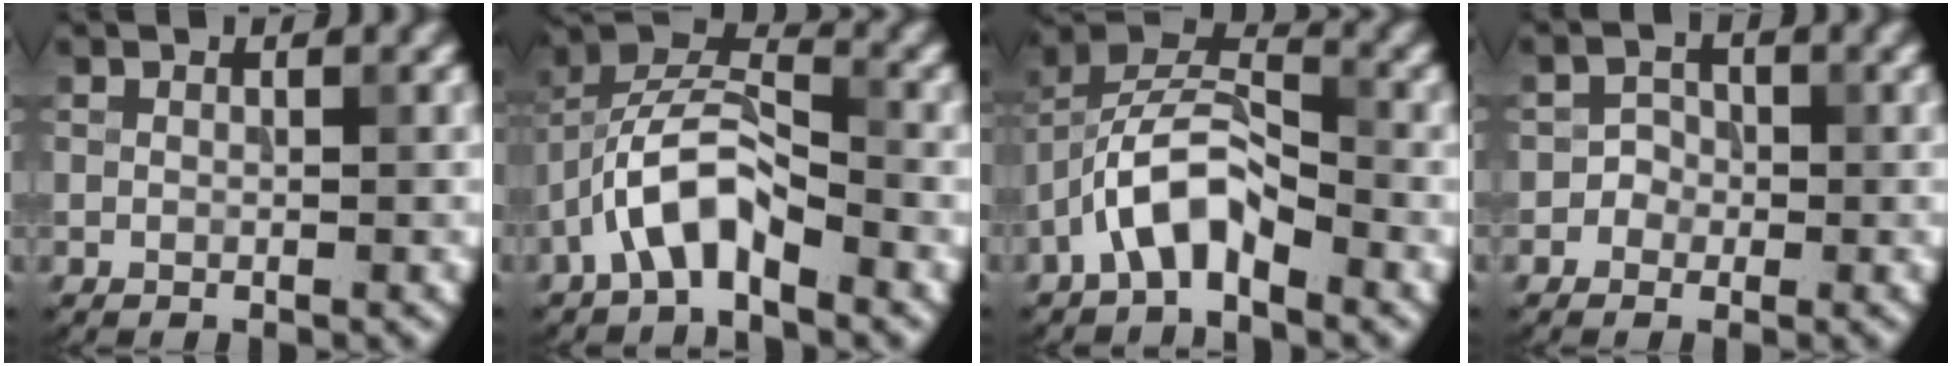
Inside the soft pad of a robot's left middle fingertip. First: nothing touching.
{"total": 5.9, "force": [-3.1, 2.3, 4.3], "torque": [-0.079, 0.016, -0.061]}
{"total": 5.9, "force": [-3.3, 2.5, 4.2], "torque": [-0.076, 0.017, -0.066]}
{"total": 1.4, "force": [-0.5, 1.3, 0.2], "torque": [0.014, 0.004, -0.014]}